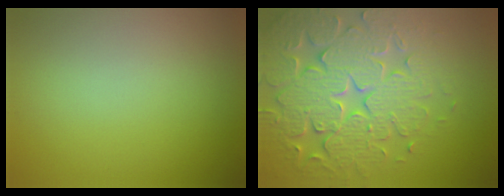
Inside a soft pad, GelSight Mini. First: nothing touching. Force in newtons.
{"total": 7.8, "press": 7.7, "slide": 1.5}